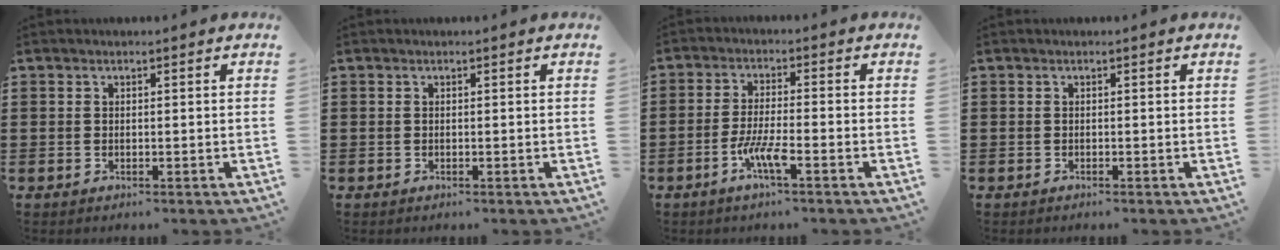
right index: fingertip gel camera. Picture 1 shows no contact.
{"total": 0.0}
{"total": 5.1, "force": [-2.6, 0.4, 4.3], "torque": [-0.099, -0.012, -0.053]}
{"total": 0.0}